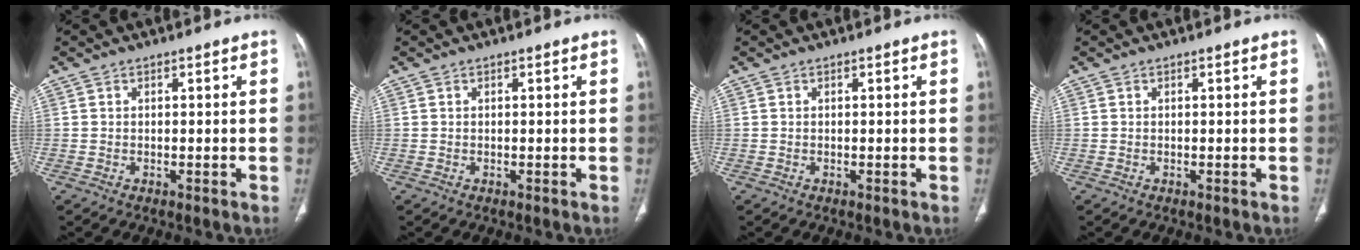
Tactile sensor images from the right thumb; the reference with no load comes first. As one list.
[{"total": 0.0}, {"total": 0.0}, {"total": 0.0}]